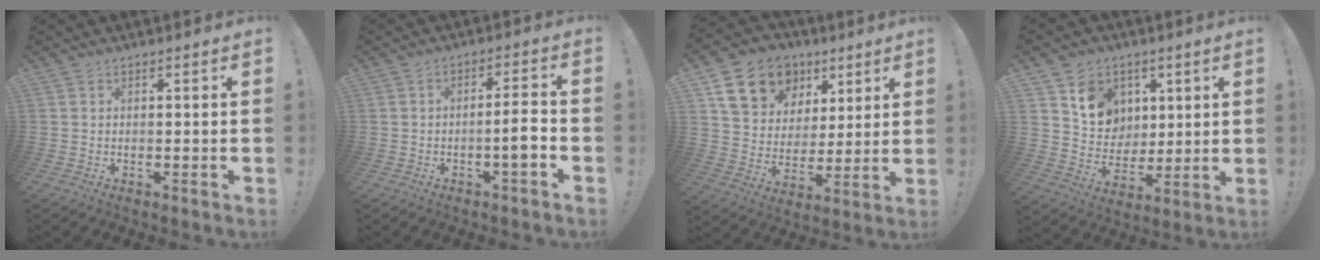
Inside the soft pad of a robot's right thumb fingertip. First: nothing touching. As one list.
[{"total": 6.2, "force": [-2.3, 1.3, 5.6], "torque": [-0.081, 0.008, -0.040]}, {"total": 16.9, "force": [8.9, 12.6, 6.8], "torque": [-0.106, -0.037, 0.183]}, {"total": 11.6, "force": [6.0, 9.4, 3.2], "torque": [-0.049, -0.040, 0.124]}]